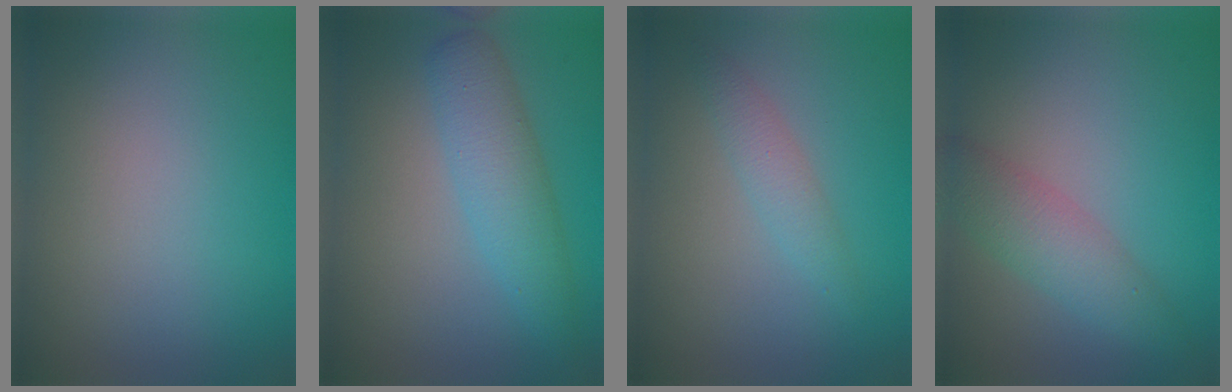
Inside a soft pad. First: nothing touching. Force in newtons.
{"total": 3.9, "press": 3.9, "slide": 0.1}
{"total": 1.8, "press": 1.8, "slide": 0.1}
{"total": 3.5, "press": 3.5, "slide": 0.1}